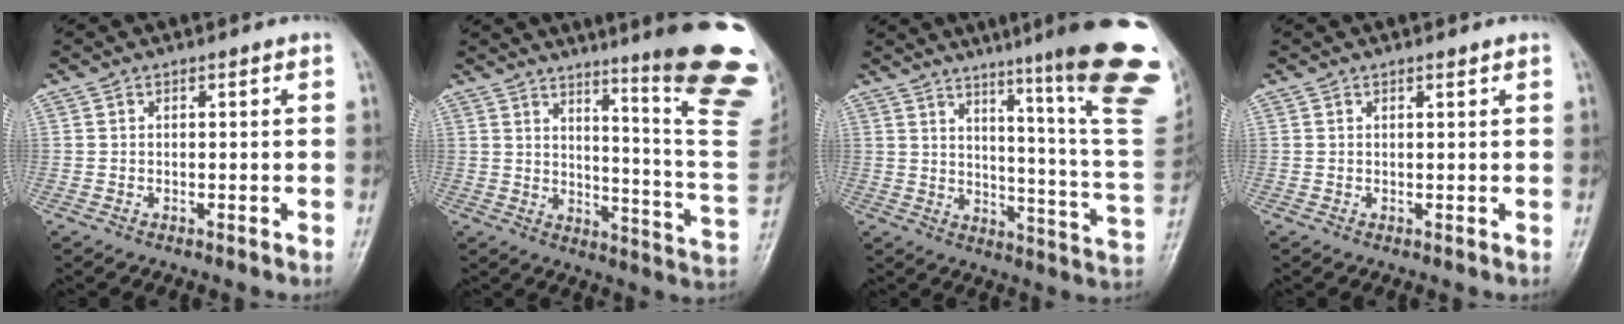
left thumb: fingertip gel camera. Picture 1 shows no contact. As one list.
[{"total": 25.1, "force": [14.8, 2.9, 20.1], "torque": [-0.205, -0.094, 0.194]}, {"total": 26.5, "force": [15.7, 2.0, 21.2], "torque": [-0.228, -0.090, 0.208]}, {"total": 0.7, "force": [0.6, 0.1, 0.5], "torque": [-0.008, -0.003, 0.010]}]